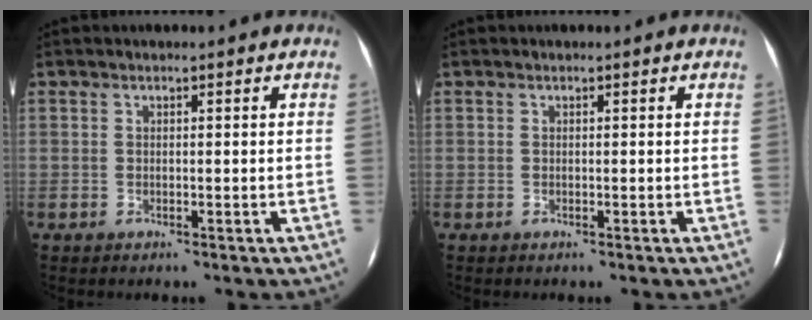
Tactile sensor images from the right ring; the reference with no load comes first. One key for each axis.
{"total": 0.0}